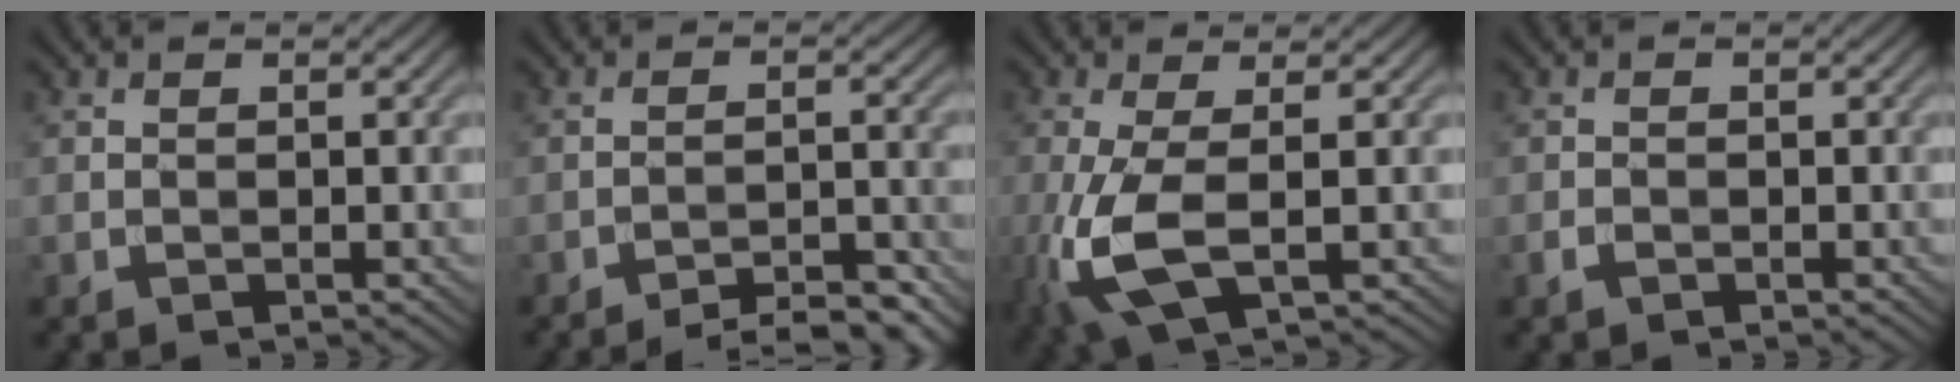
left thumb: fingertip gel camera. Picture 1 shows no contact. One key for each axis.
{"total": 6.5, "fx": -5.8, "fy": 0.9, "fz": 2.8, "tx": -0.048, "ty": 0.018, "tz": -0.080}
{"total": 8.2, "fx": -1.3, "fy": 2.8, "fz": 7.6, "tx": -0.191, "ty": -0.010, "tz": -0.024}
{"total": 1.0, "fx": -0.6, "fy": 0.5, "fz": 0.6, "tx": -0.014, "ty": 0.003, "tz": -0.014}